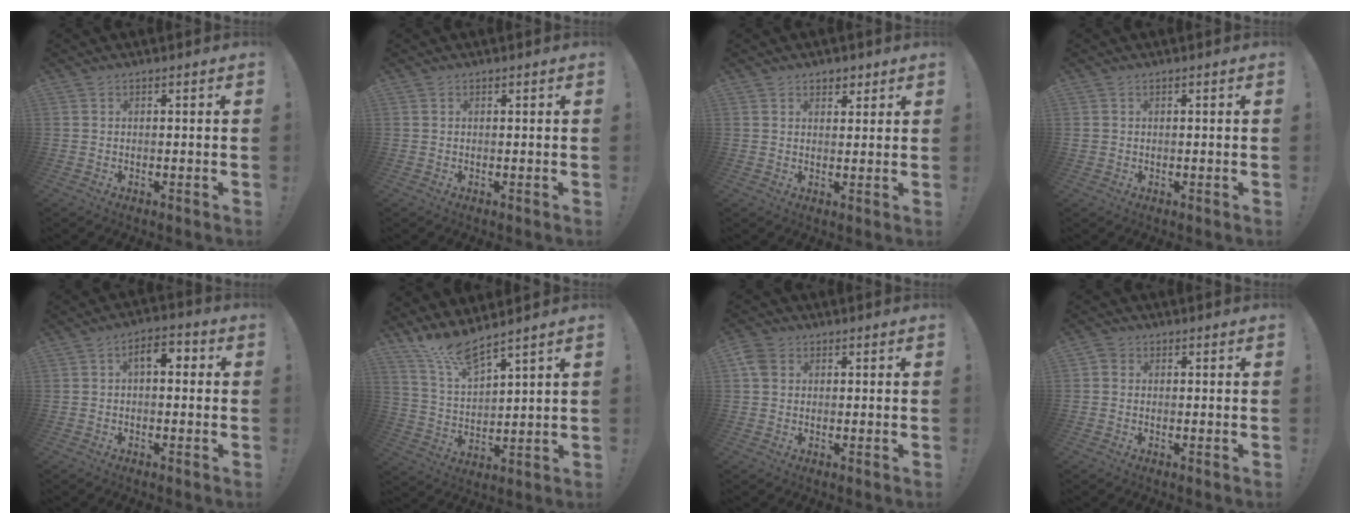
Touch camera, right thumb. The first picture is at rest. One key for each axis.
{"total": 0.0}
{"total": 3.0, "fx": 2.0, "fy": 2.2, "fz": 0.7, "tx": -0.004, "ty": -0.007, "tz": 0.035}
{"total": 0.8, "fx": 0.2, "fy": 0.8, "fz": 0.1, "tx": -0.005, "ty": 0.004, "tz": 0.004}
{"total": 6.3, "fx": 0.5, "fy": 3.5, "fz": 5.1, "tx": -0.070, "ty": 0.009, "tz": 0.006}
{"total": 9.9, "fx": 8.9, "fy": 1.3, "fz": 4.1, "tx": -0.096, "ty": -0.056, "tz": 0.165}
{"total": 4.5, "fx": 1.4, "fy": 3.5, "fz": 2.5, "tx": -0.050, "ty": 0.007, "tz": 0.028}
{"total": 1.7, "fx": 0.2, "fy": 1.5, "fz": 0.7, "tx": -0.013, "ty": 0.005, "tz": 0.004}